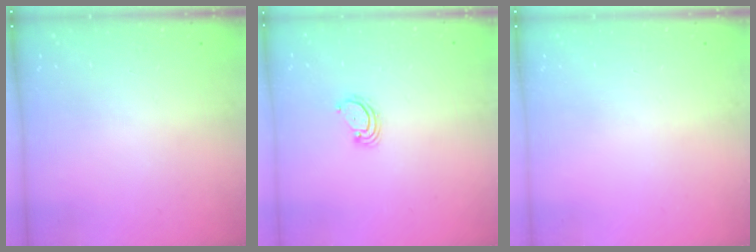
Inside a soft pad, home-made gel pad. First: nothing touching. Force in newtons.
{"total": 2.9, "press": 2.9, "slide": 0.3}
{"total": 0.0}